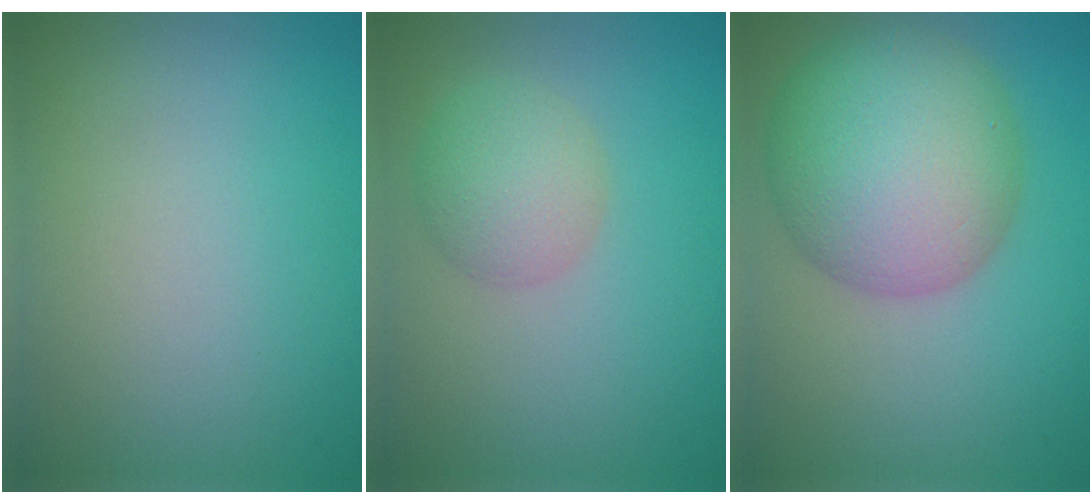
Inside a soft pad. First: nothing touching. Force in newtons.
{"total": 3.4, "press": 3.4, "slide": 0.2}
{"total": 10.5, "press": 10.5, "slide": 0.3}